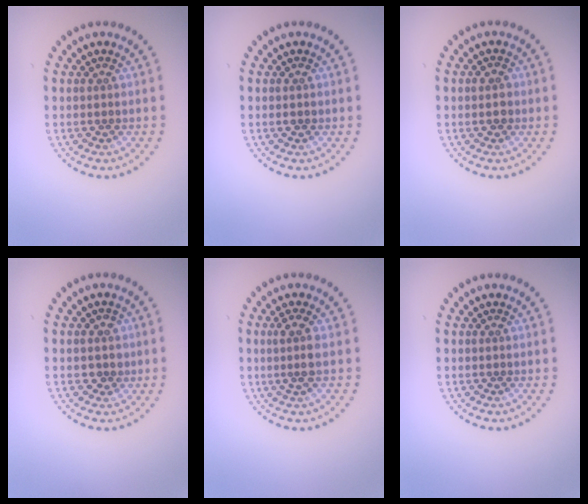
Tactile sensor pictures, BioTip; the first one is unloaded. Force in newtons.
{"total": 0.8, "press": 0.8, "slide": 0.0}
{"total": 1.4, "press": 1.4, "slide": 0.1}
{"total": 1.2, "press": 1.0, "slide": 0.7}
{"total": 2.0, "press": 1.5, "slide": 1.3}
{"total": 0.0}